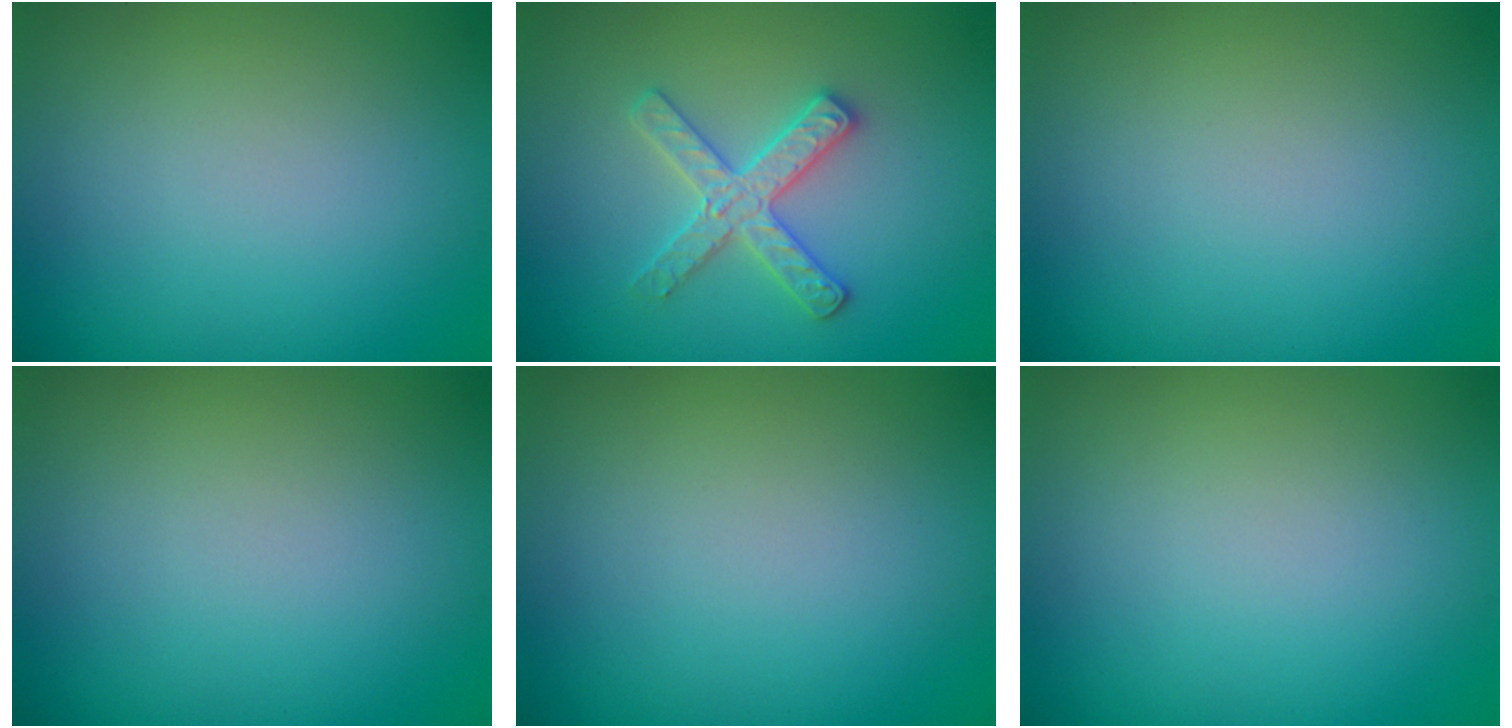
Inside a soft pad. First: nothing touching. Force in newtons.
{"total": 2.9, "press": 2.9, "slide": 0.5}
{"total": 0.0}
{"total": 0.0}
{"total": 0.0}
{"total": 0.0}